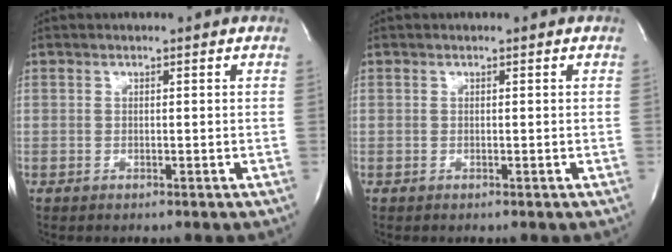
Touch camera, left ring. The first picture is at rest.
{"total": 0.0}